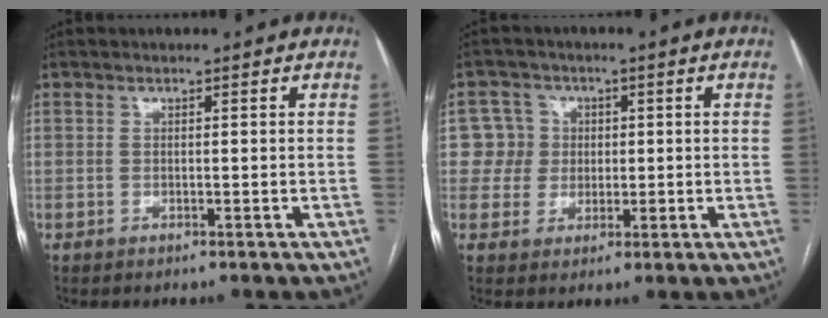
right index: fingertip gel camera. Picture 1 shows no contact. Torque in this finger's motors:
{"motor_torque": [-0.02, -0.04, -0.02, 0.03]}